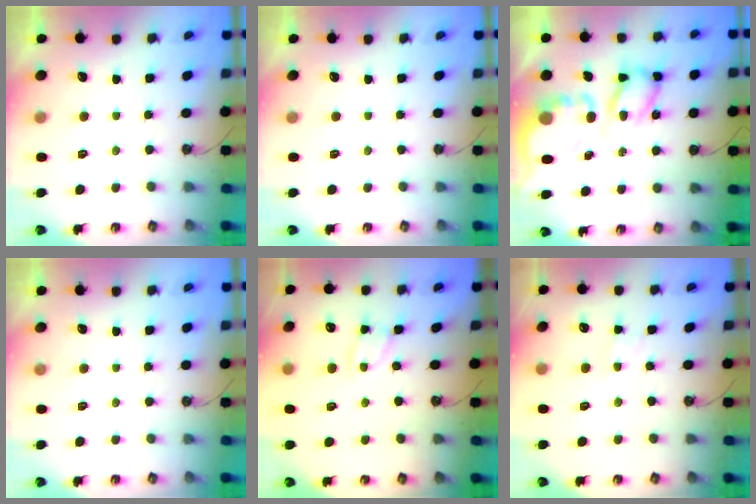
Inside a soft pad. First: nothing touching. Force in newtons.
{"total": 0.0}
{"total": 11.5, "press": 11.5, "slide": 0.9}
{"total": 0.0}
{"total": 2.8, "press": 2.8, "slide": 0.3}
{"total": 2.5, "press": 2.5, "slide": 0.1}